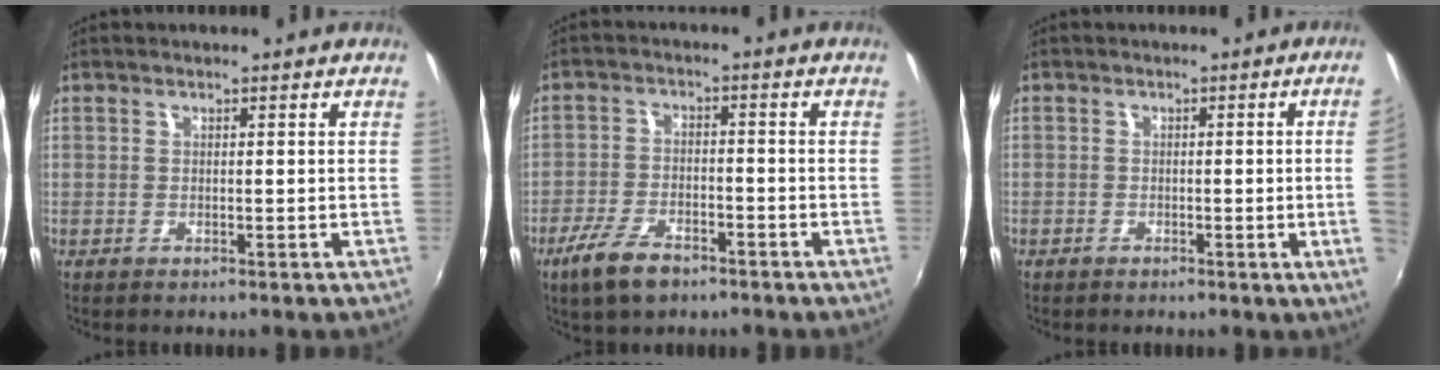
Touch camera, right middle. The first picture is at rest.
{"total": 8.1, "force": [-5.5, 3.3, 4.9], "torque": [-0.120, -0.010, -0.102]}
{"total": 4.1, "force": [-0.2, -1.7, 3.8], "torque": [-0.064, -0.010, 0.004]}